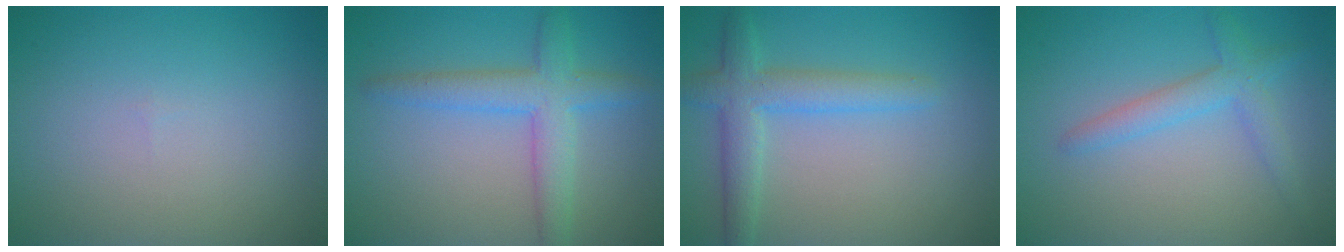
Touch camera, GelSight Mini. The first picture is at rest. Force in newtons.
{"total": 4.4, "press": 4.4, "slide": 0.2}
{"total": 2.9, "press": 2.9, "slide": 0.1}
{"total": 2.7, "press": 2.7, "slide": 0.0}